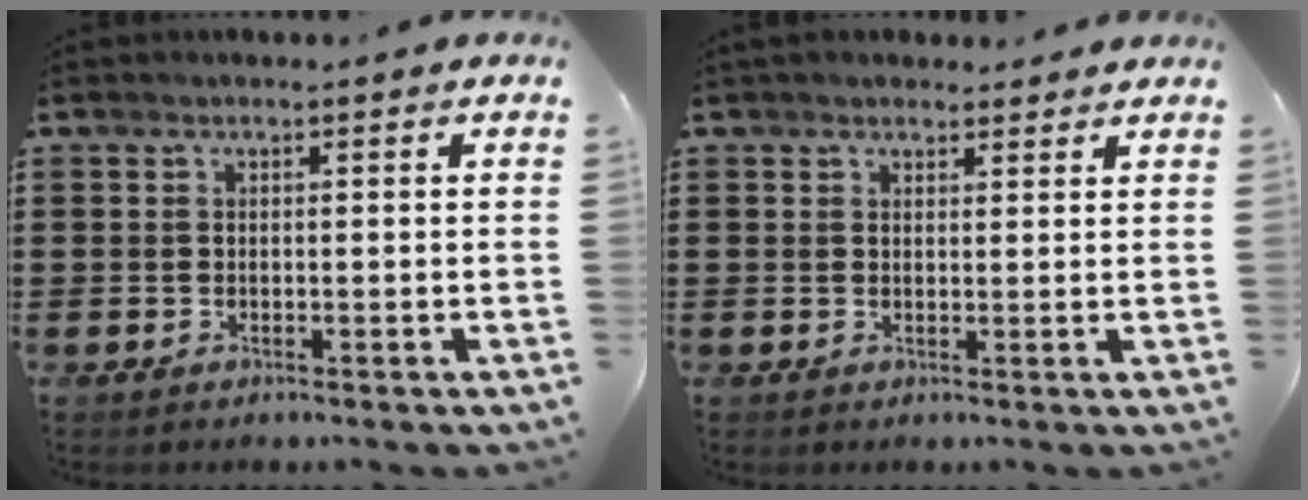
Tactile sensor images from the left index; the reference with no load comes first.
{"total": 2.2, "force": [1.9, 1.1, 0.0], "torque": [0.001, 0.002, 0.034]}